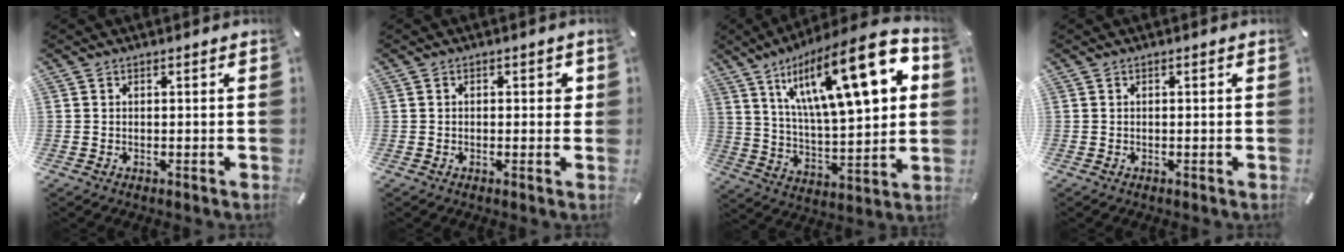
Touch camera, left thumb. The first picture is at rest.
{"total": 1.8, "force": [0.0, 1.1, 1.5], "torque": [-0.021, 0.004, -0.004]}
{"total": 25.2, "force": [11.2, 7.9, 21.1], "torque": [-0.352, -0.067, 0.172]}
{"total": 0.0}